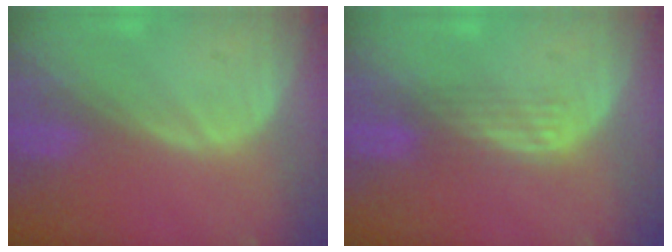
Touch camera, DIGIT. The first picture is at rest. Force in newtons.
{"total": 2.9, "press": 2.7, "slide": 1.2}